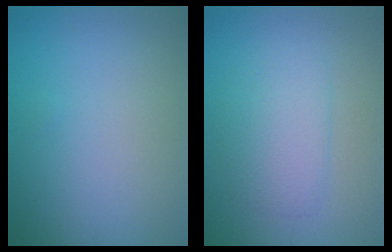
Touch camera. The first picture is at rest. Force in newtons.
{"total": 3.1, "press": 3.1, "slide": 0.0}